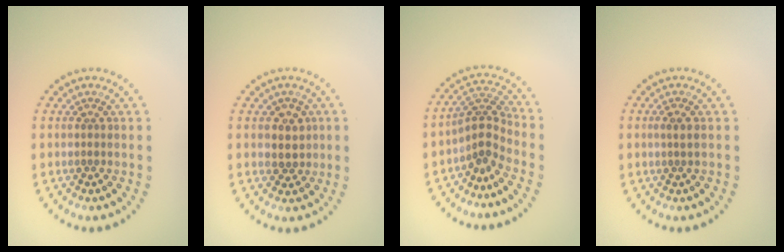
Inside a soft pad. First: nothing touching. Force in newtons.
{"total": 2.1, "press": 1.9, "slide": 0.8}
{"total": 2.9, "press": 1.9, "slide": 2.1}
{"total": 0.8, "press": 0.5, "slide": 0.6}